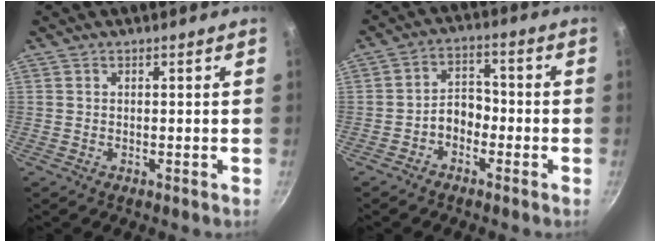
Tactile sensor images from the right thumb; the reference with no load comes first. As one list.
[{"total": 5.4, "force": [-2.2, 3.8, 3.1], "torque": [-0.030, 0.031, -0.051]}]